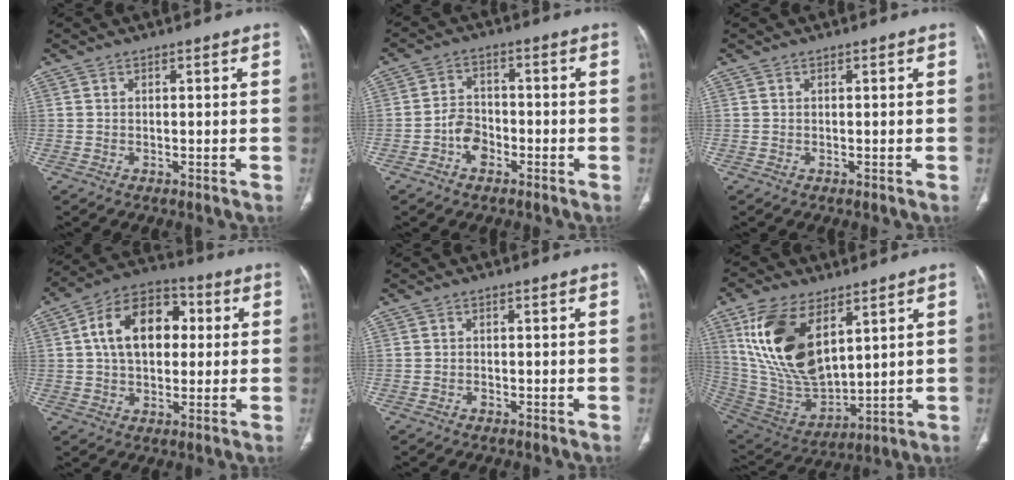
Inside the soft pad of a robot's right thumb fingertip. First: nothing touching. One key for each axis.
{"total": 5.1, "fx": -2.4, "fy": 3.6, "fz": 2.7, "tx": -0.032, "ty": 0.023, "tz": -0.049}
{"total": 0.0}
{"total": 15.2, "fx": 2.7, "fy": 9.9, "fz": 11.2, "tx": -0.158, "ty": 0.020, "tz": 0.035}
{"total": 0.6, "fx": -0.4, "fy": 0.3, "fz": 0.2, "tx": -0.003, "ty": 0.002, "tz": -0.009}
{"total": 20.1, "fx": 8.3, "fy": 10.4, "fz": 15.1, "tx": -0.273, "ty": -0.036, "tz": 0.173}